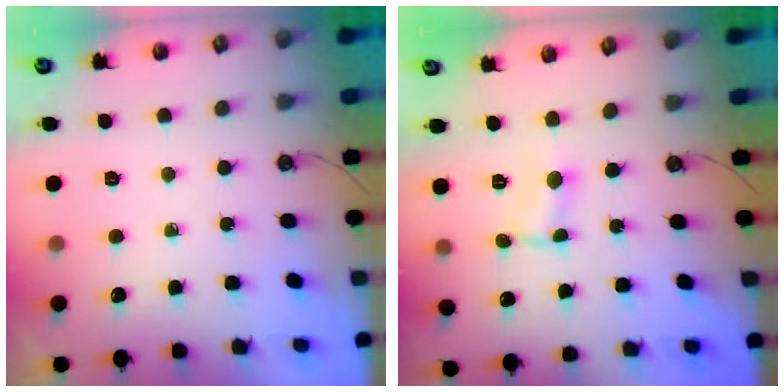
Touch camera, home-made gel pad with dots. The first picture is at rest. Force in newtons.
{"total": 1.9, "press": 1.9, "slide": 0.2}